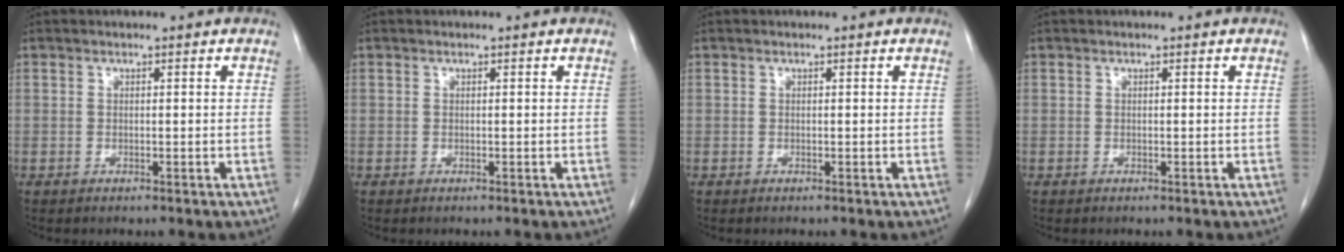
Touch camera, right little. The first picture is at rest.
{"total": 0.0}
{"total": 0.0}
{"total": 0.0}